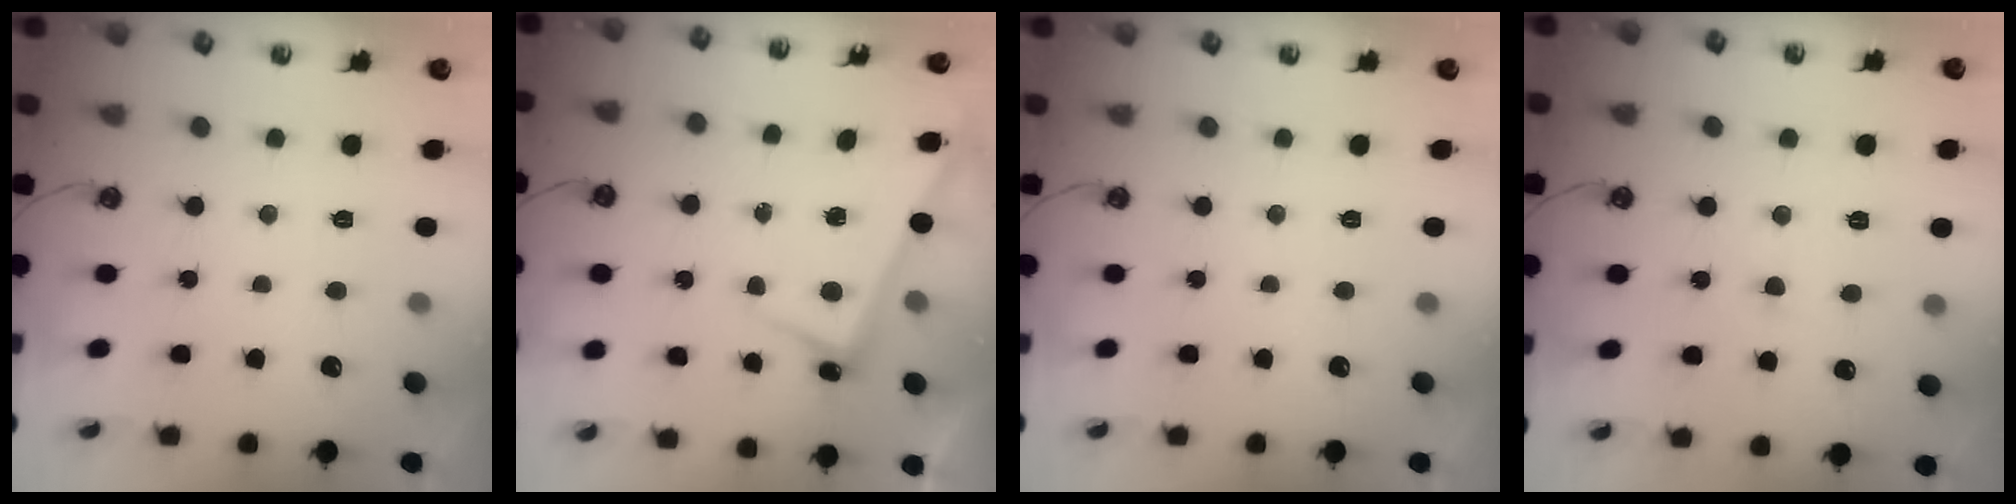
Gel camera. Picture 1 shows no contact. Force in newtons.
{"total": 2.7, "press": 2.7, "slide": 0.4}
{"total": 0.0}
{"total": 1.2, "press": 1.1, "slide": 0.5}